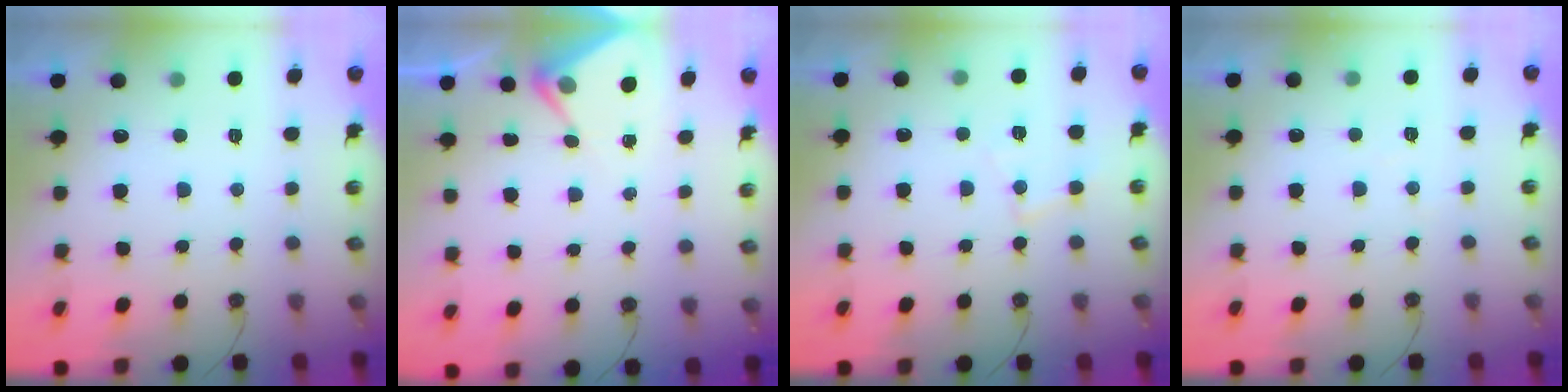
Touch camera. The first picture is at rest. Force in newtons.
{"total": 5.1, "press": 5.0, "slide": 0.4}
{"total": 6.8, "press": 6.8, "slide": 0.3}
{"total": 4.1, "press": 4.1, "slide": 0.8}